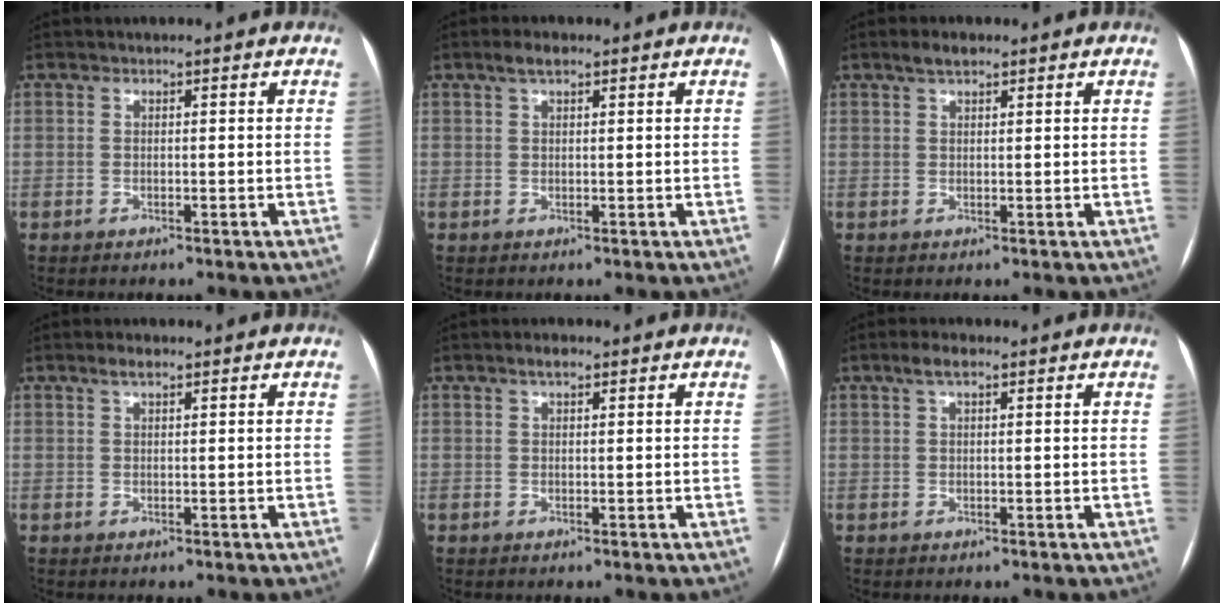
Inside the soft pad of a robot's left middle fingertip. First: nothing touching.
{"total": 2.4, "force": [1.6, 0.8, 1.6], "torque": [-0.034, 0.013, 0.030]}
{"total": 2.4, "force": [1.8, 0.8, 1.4], "torque": [-0.028, 0.011, 0.032]}
{"total": 1.7, "force": [1.2, 0.5, 1.2], "torque": [-0.024, 0.009, 0.022]}
{"total": 1.7, "force": [1.1, 0.6, 1.1], "torque": [-0.021, 0.009, 0.017]}
{"total": 2.6, "force": [1.5, 0.8, 1.9], "torque": [-0.040, 0.016, 0.029]}